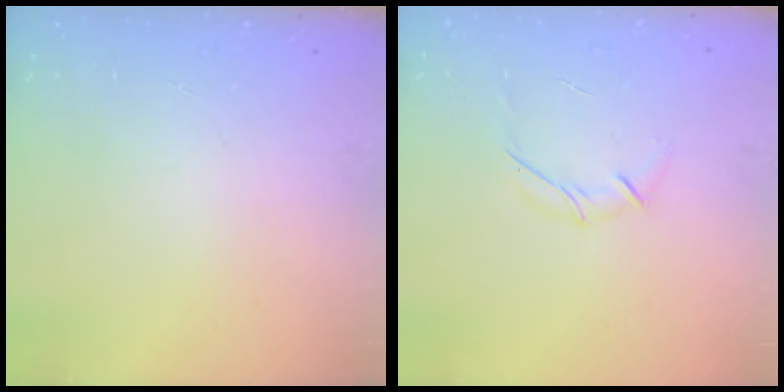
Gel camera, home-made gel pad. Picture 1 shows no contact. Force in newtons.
{"total": 6.3, "press": 6.2, "slide": 1.4}